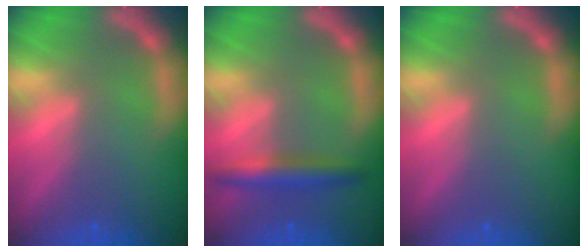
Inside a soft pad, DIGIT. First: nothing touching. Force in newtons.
{"total": 3.5}
{"total": 0.0}